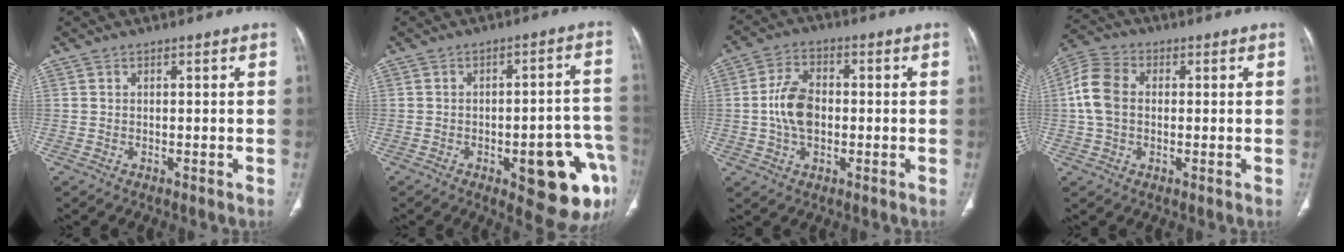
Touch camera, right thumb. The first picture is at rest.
{"total": 15.8, "force": [-6.2, 5.4, 13.4], "torque": [-0.106, 0.033, -0.061]}
{"total": 8.6, "force": [-0.5, 5.5, 6.6], "torque": [-0.116, 0.013, -0.013]}
{"total": 8.3, "force": [0.4, 5.9, 5.8], "torque": [-0.123, 0.021, 0.002]}